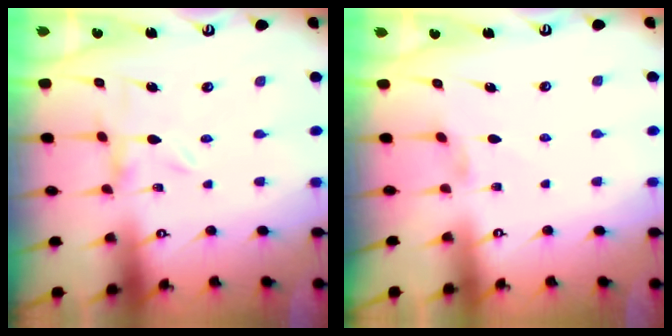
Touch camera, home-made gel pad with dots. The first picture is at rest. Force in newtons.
{"total": 1.1, "press": 1.1, "slide": 0.3}